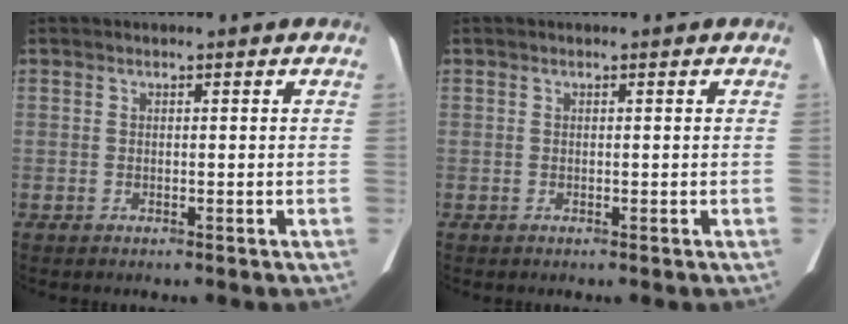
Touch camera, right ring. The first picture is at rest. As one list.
[{"total": 0.0}]